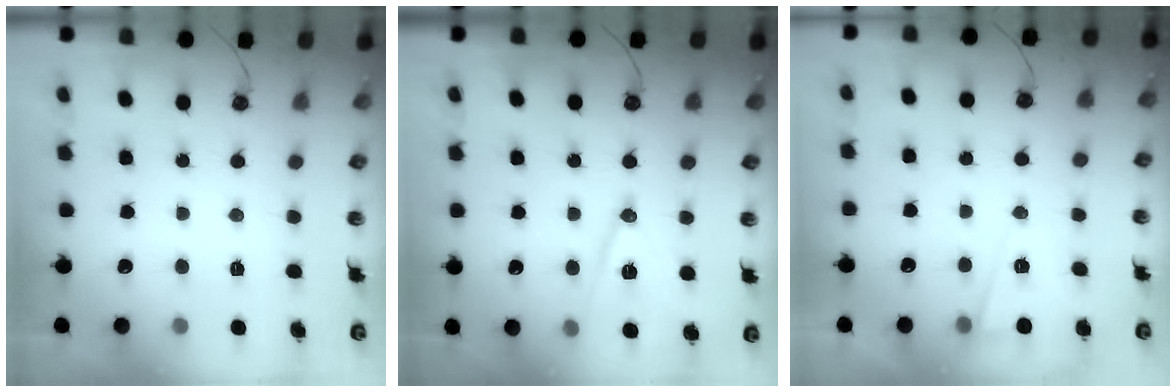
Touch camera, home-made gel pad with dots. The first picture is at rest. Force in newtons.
{"total": 11.9, "press": 11.4, "slide": 3.3}
{"total": 6.0, "press": 4.2, "slide": 4.4}